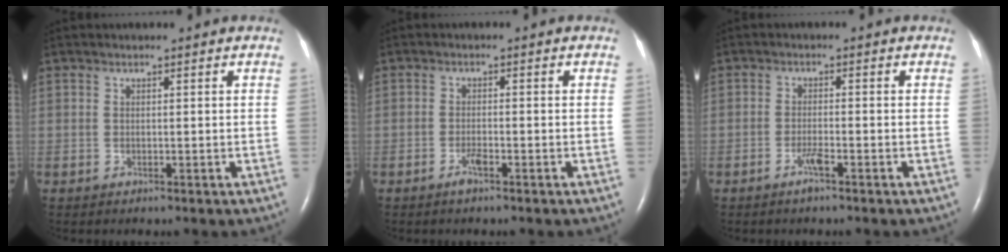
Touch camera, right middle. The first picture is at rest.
{"total": 1.8, "force": [-1.2, 0.2, 1.3], "torque": [-0.030, -0.002, -0.023]}
{"total": 2.1, "force": [-1.4, 0.0, 1.5], "torque": [-0.035, -0.001, -0.028]}